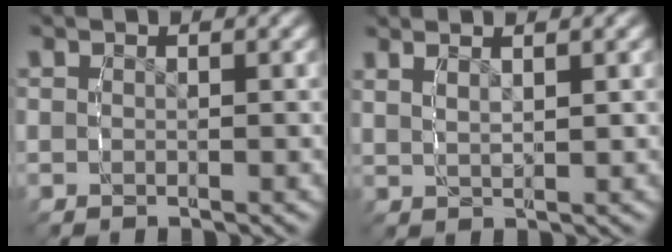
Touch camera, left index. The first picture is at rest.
{"total": 2.6, "force": [1.5, 1.3, 1.7], "torque": [-0.031, 0.006, 0.023]}